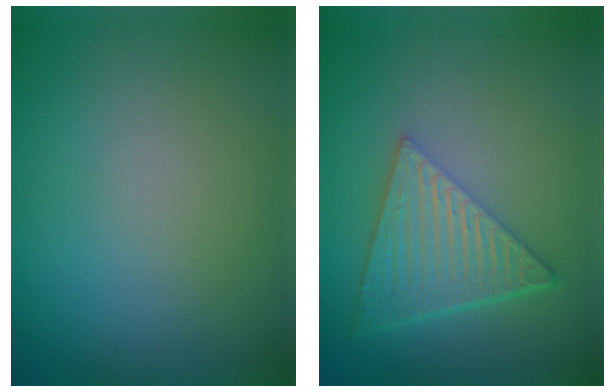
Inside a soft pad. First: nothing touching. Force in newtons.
{"total": 6.6, "press": 4.7, "slide": 4.6}